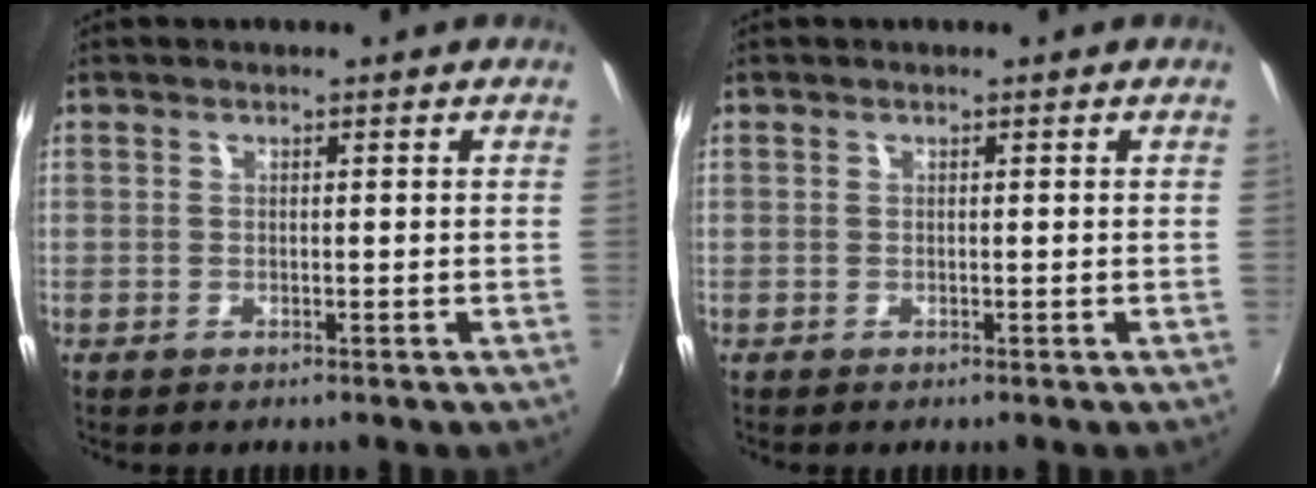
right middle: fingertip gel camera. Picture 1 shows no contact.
{"total": 0.0}